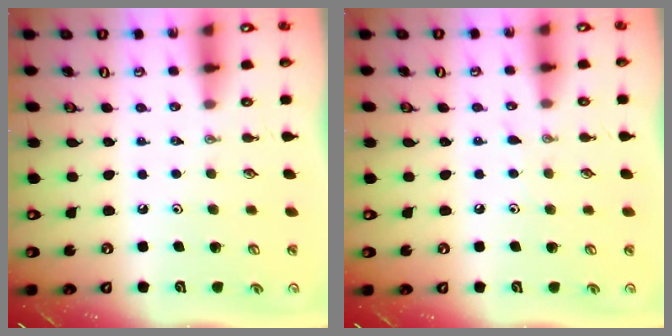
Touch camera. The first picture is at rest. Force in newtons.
{"total": 3.7, "press": 3.7, "slide": 0.5}